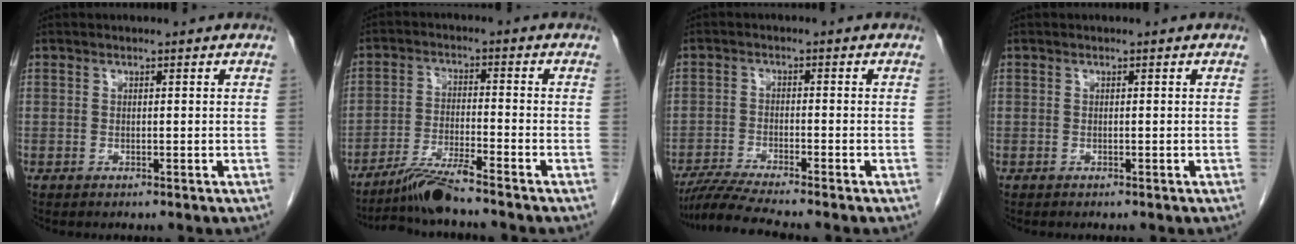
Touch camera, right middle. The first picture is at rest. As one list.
[{"total": 6.3, "force": [-5.5, -0.9, 2.9], "torque": [-0.058, -0.025, -0.105]}, {"total": 6.7, "force": [-5.9, -1.3, 2.9], "torque": [-0.052, -0.023, -0.104]}, {"total": 0.0}]